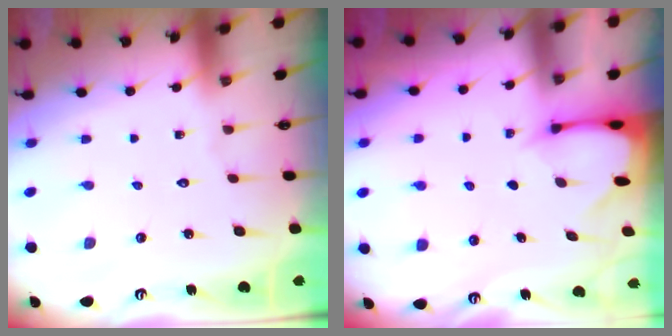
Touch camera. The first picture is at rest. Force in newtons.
{"total": 2.6, "press": 2.5, "slide": 0.3}